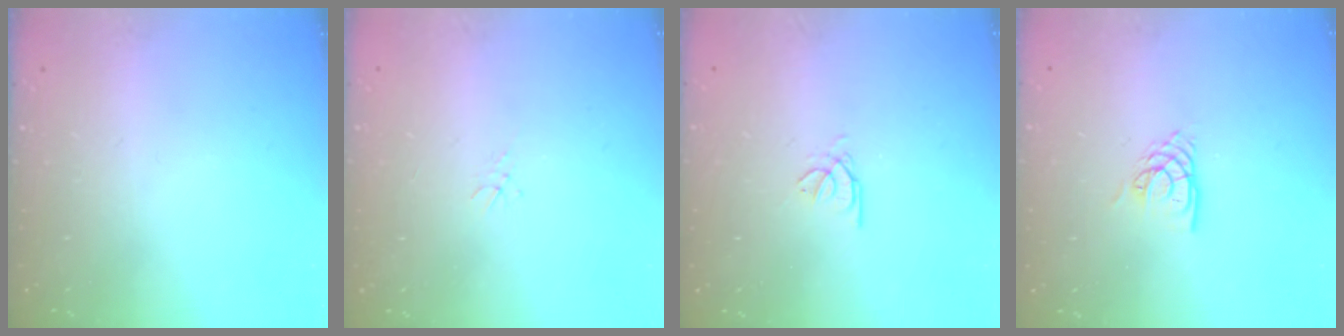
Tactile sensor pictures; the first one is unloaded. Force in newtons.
{"total": 1.2, "press": 1.1, "slide": 0.3}
{"total": 0.7, "press": 0.6, "slide": 0.4}
{"total": 4.5, "press": 4.5, "slide": 0.4}